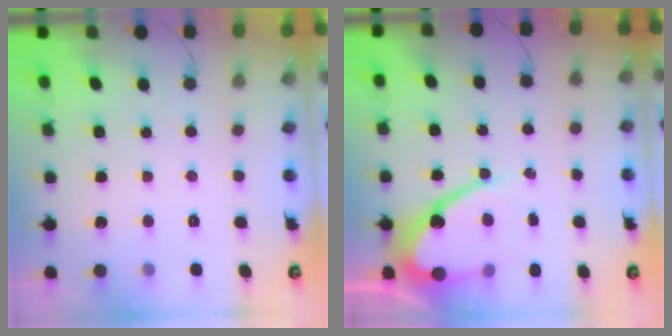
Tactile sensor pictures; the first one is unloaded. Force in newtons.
{"total": 12.7, "press": 12.6, "slide": 1.1}